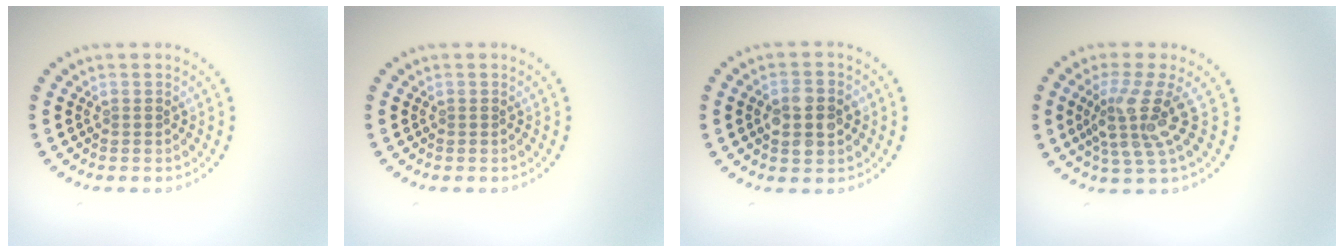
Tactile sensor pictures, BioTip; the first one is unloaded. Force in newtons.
{"total": 0.0}
{"total": 3.4, "press": 3.4, "slide": 0.2}
{"total": 4.1, "press": 3.0, "slide": 2.8}